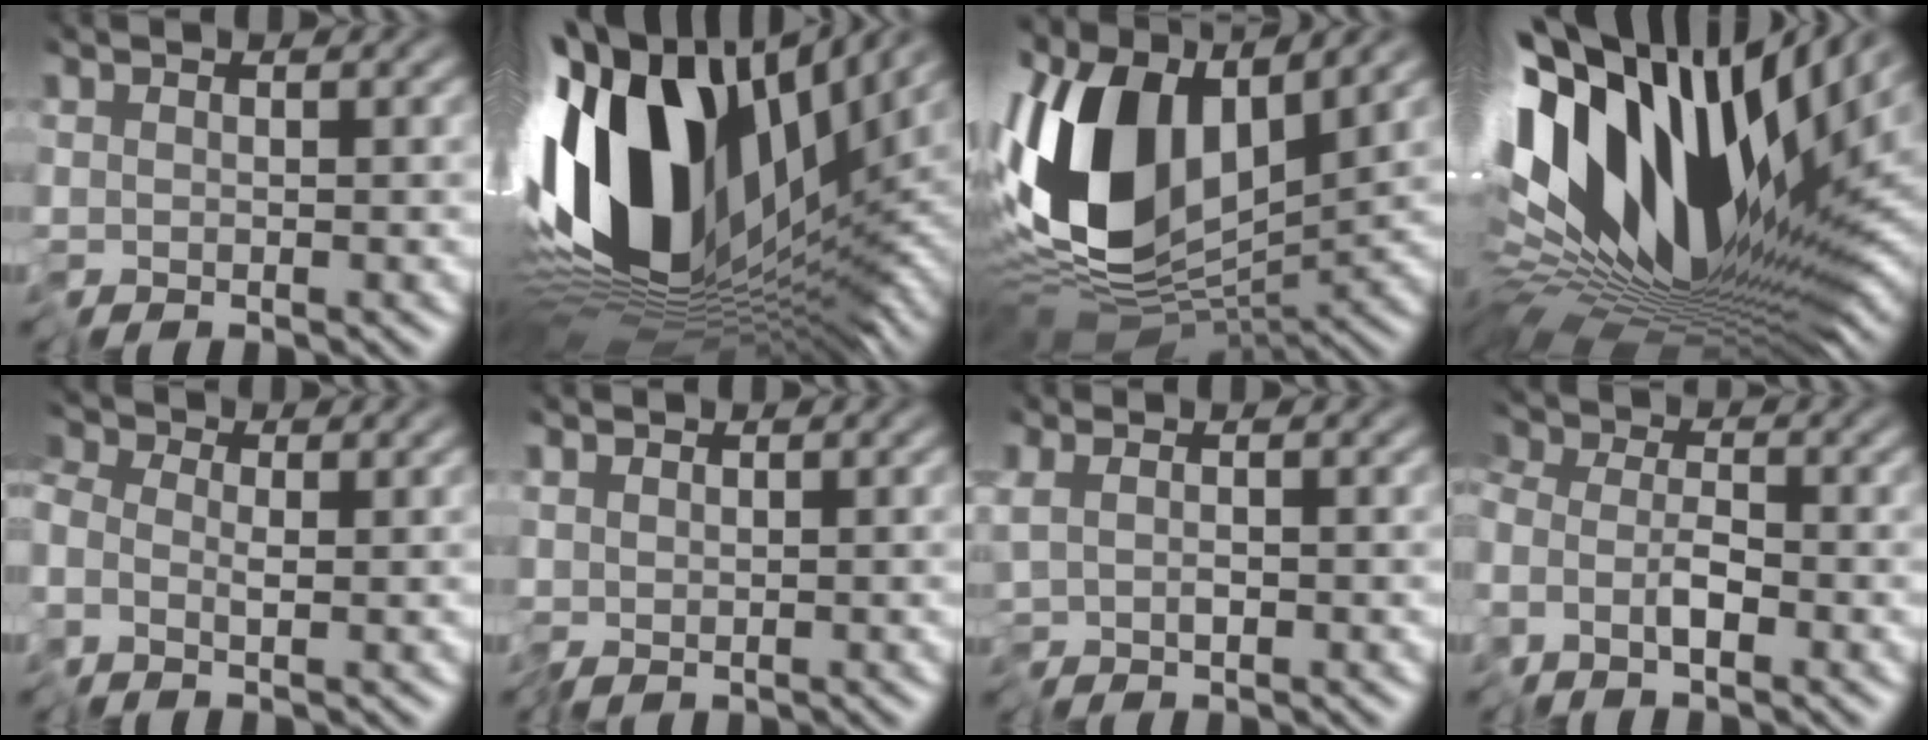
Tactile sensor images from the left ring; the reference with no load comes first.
{"total": 17.4, "force": [2.0, 9.8, 14.2], "torque": [-0.286, -0.010, 0.031]}
{"total": 13.6, "force": [1.5, 7.9, 11.0], "torque": [-0.238, -0.004, 0.015]}
{"total": 17.4, "force": [5.4, 8.5, 14.2], "torque": [-0.265, 0.012, 0.084]}
{"total": 2.6, "force": [-1.1, 1.8, 1.4], "torque": [-0.034, -0.007, -0.027]}
{"total": 0.8, "force": [0.1, 0.7, 0.3], "torque": [-0.010, -0.003, -0.001]}
{"total": 1.4, "force": [-0.2, 0.6, 1.2], "torque": [-0.027, -0.002, 0.001]}
{"total": 2.9, "force": [-2.2, 1.2, 1.4], "torque": [-0.028, -0.009, -0.053]}